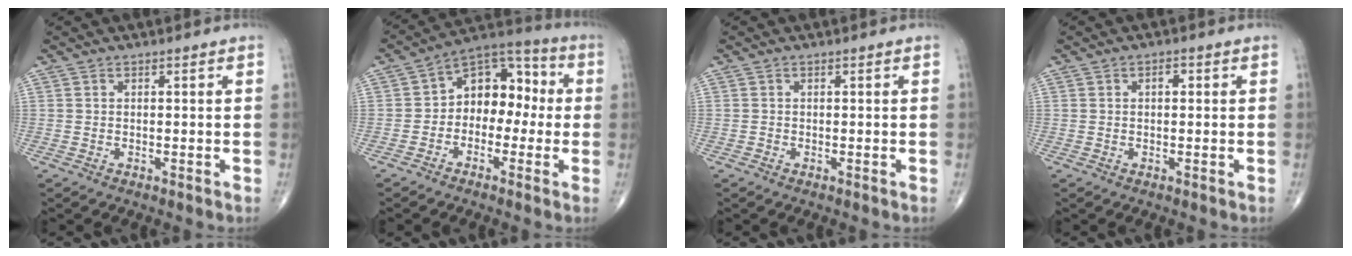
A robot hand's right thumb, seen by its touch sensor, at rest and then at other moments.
{"total": 11.5, "force": [-0.5, 8.1, 8.1], "torque": [-0.074, 0.046, -0.030]}
{"total": 0.0}
{"total": 1.4, "force": [0.3, 0.8, 1.1], "torque": [-0.012, 0.005, 0.002]}